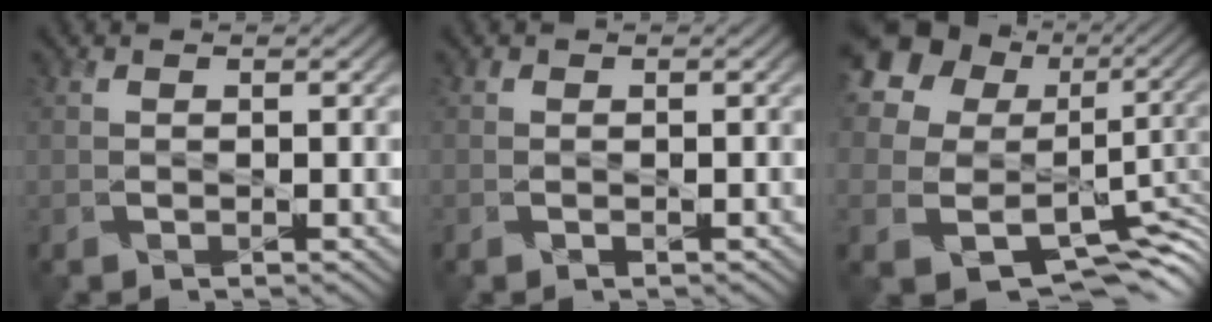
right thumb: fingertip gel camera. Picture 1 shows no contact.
{"total": 0.8, "force": [-0.3, 0.7, 0.1], "torque": [0.001, -0.007, -0.007]}
{"total": 18.3, "force": [3.3, 14.5, 10.7], "torque": [-0.251, 0.011, 0.090]}